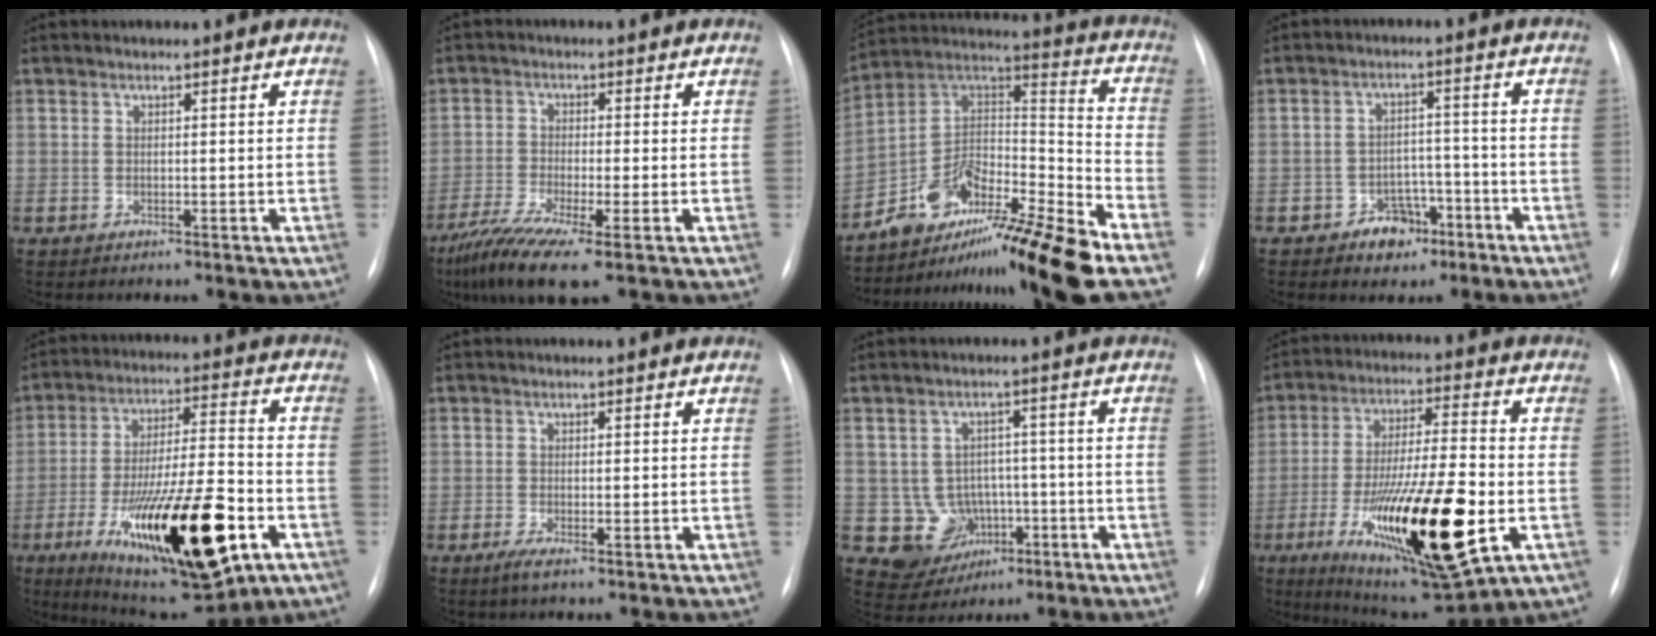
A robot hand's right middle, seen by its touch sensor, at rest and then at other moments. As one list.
[{"total": 9.3, "force": [-5.6, 0.9, 7.3], "torque": [-0.140, -0.022, -0.100]}, {"total": 18.9, "force": [-14.4, 1.4, 12.1], "torque": [-0.208, 0.025, -0.250]}, {"total": 5.3, "force": [-3.2, 3.6, 2.1], "torque": [-0.026, 0.018, -0.045]}, {"total": 24.5, "force": [-9.3, 5.7, 21.9], "torque": [-0.361, -0.022, -0.135]}, {"total": 1.9, "force": [-0.9, 0.3, 1.7], "torque": [-0.037, -0.006, -0.018]}, {"total": 6.7, "force": [-1.7, 6.3, 1.2], "torque": [-0.018, 0.016, -0.015]}, {"total": 23.3, "force": [-6.9, 4.4, 21.8], "torque": [-0.386, -0.034, -0.100]}]